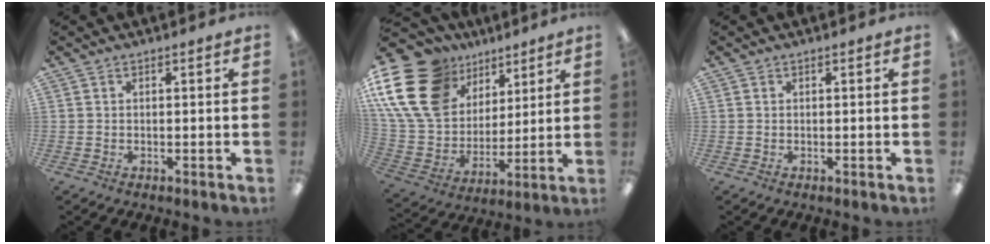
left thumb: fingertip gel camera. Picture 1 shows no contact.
{"total": 22.2, "force": [10.8, 15.8, 11.2], "torque": [-0.243, -0.047, 0.208]}
{"total": 0.0}